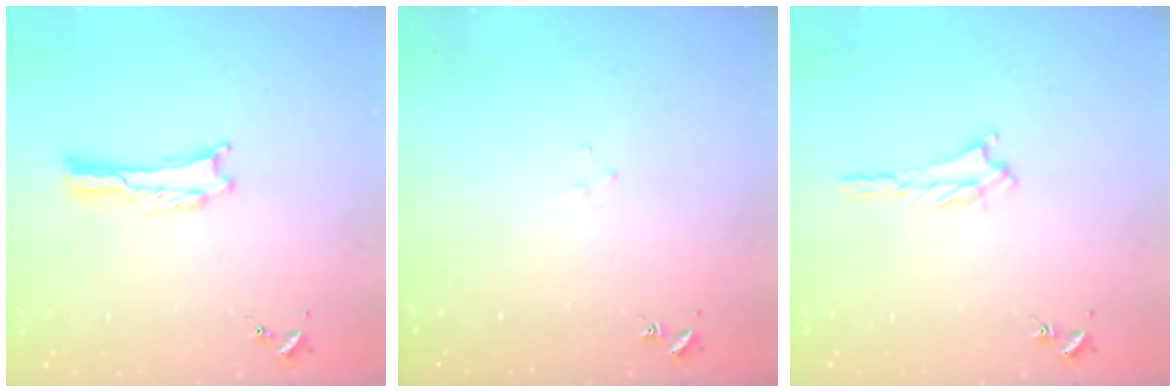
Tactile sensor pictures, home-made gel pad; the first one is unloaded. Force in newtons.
{"total": 1.6, "press": 1.6, "slide": 0.1}
{"total": 1.2, "press": 1.1, "slide": 0.5}